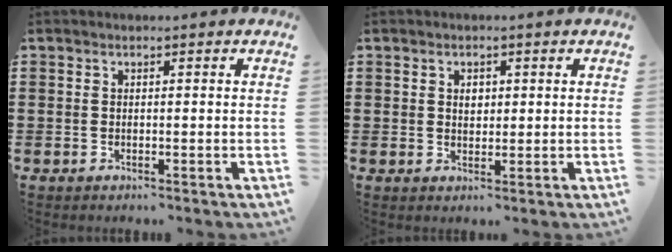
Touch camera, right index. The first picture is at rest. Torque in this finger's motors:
{"motor_torque": [0.69, 0.66, 0.32, 0.02]}